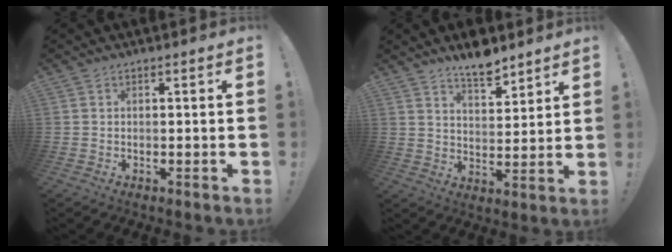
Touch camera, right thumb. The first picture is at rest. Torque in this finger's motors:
{"motor_torque": [0.32, 1.67, 0.30, -0.12, 0.00]}